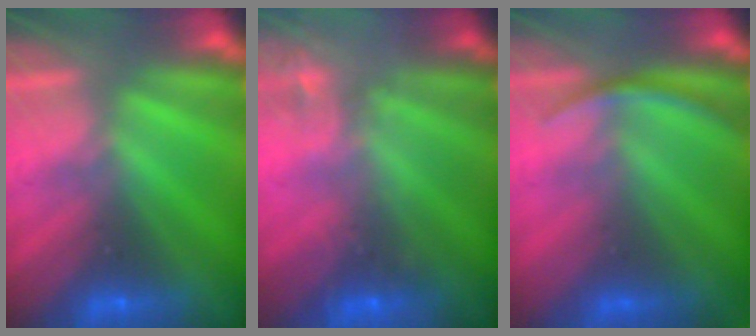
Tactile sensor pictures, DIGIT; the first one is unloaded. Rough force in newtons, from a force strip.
{"total": 2.1}
{"total": 2.9}